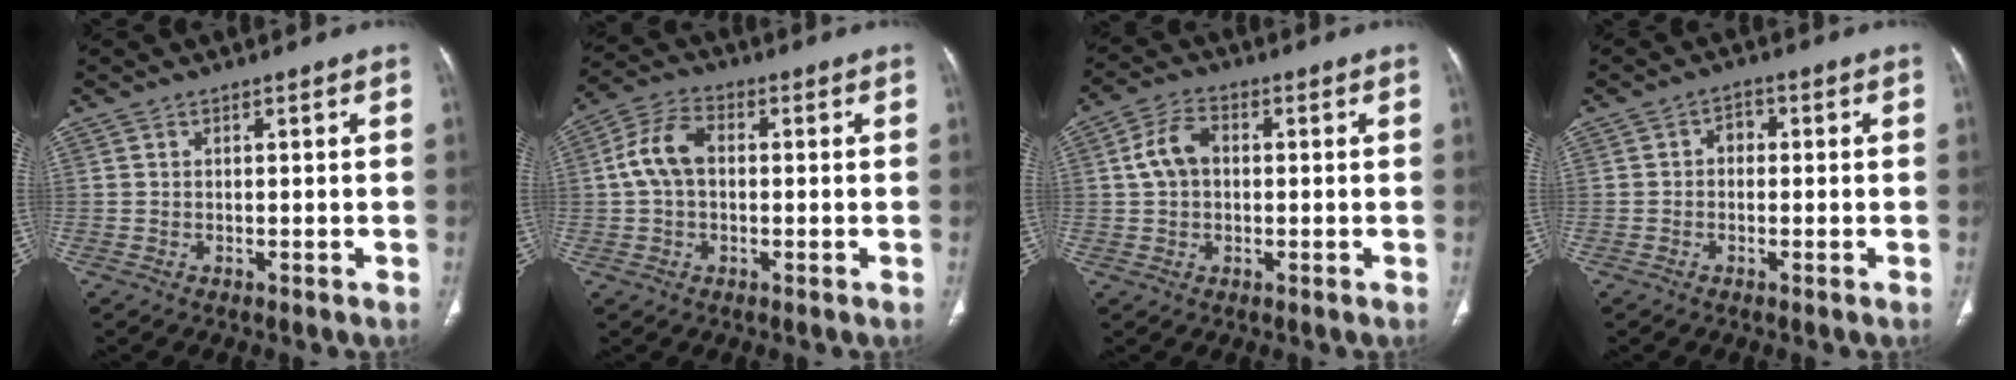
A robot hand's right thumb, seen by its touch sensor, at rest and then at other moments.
{"total": 8.1, "force": [0.4, 5.4, 6.1], "torque": [-0.119, 0.025, 0.001]}
{"total": 6.5, "force": [0.7, 4.6, 4.6], "torque": [-0.087, 0.018, 0.007]}
{"total": 2.6, "force": [-0.1, 2.1, 1.5], "torque": [-0.008, 0.011, -0.013]}